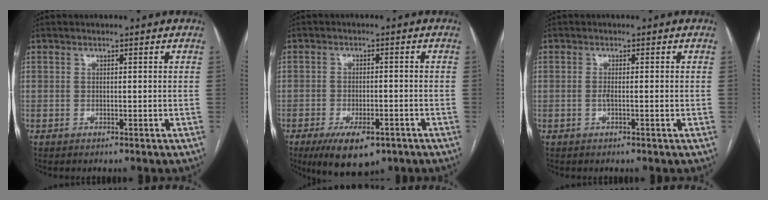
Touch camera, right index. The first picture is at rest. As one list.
[{"total": 9.0, "force": [-5.7, 3.7, 5.9], "torque": [-0.092, -0.008, -0.085]}, {"total": 1.5, "force": [-0.3, 0.2, 1.4], "torque": [-0.025, 0.000, -0.003]}]